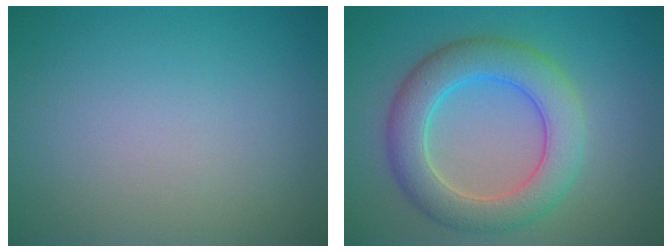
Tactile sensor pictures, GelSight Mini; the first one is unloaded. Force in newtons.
{"total": 6.4, "press": 6.3, "slide": 0.2}